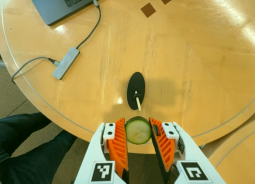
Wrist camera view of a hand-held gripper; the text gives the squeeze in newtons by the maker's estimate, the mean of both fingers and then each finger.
{"total": 7.7, "left": 7.4, "right": 8.1}